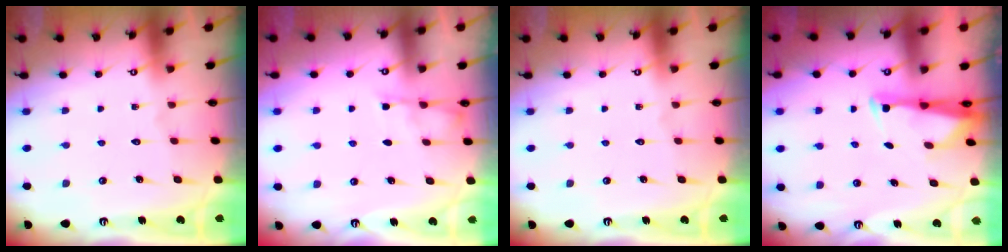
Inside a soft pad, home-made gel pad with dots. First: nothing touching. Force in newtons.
{"total": 3.1, "press": 3.1, "slide": 0.4}
{"total": 0.0}
{"total": 2.9, "press": 2.8, "slide": 0.8}